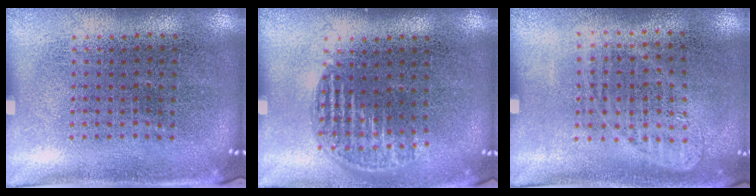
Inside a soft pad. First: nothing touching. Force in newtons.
{"total": 1.1, "press": 1.0, "slide": 0.5}
{"total": 1.0, "press": 0.9, "slide": 0.4}